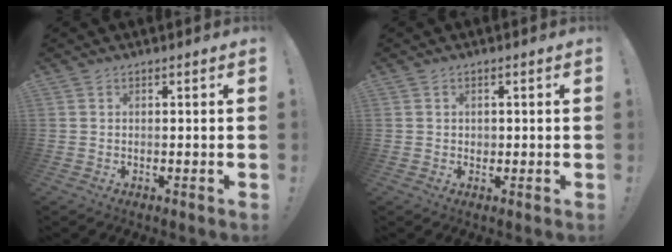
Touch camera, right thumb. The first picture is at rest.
{"total": 1.1, "force": [0.1, 1.0, 0.2], "torque": [0.001, 0.000, 0.000]}